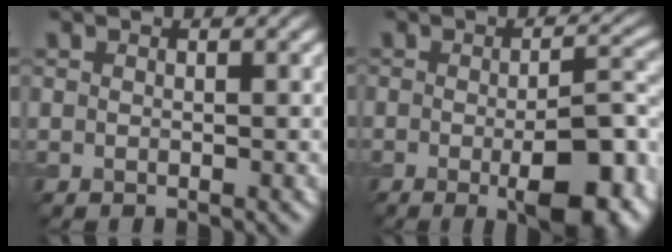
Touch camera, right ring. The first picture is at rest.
{"total": 8.6, "force": [-2.7, 2.3, 7.8], "torque": [-0.111, -0.003, -0.026]}